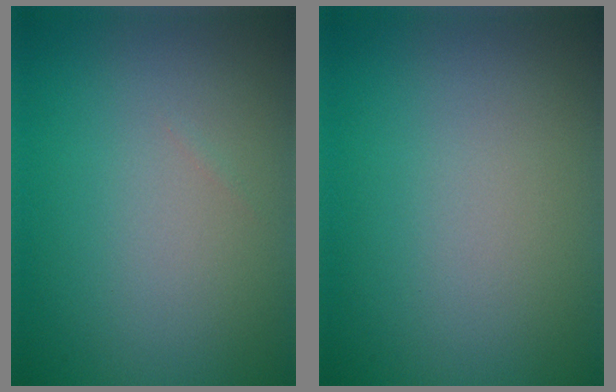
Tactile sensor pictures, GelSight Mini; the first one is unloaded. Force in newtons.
{"total": 0.0}